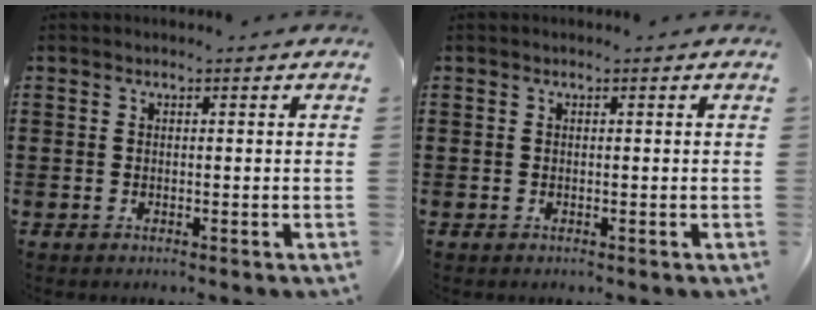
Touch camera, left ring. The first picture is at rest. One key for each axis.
{"total": 0.0}